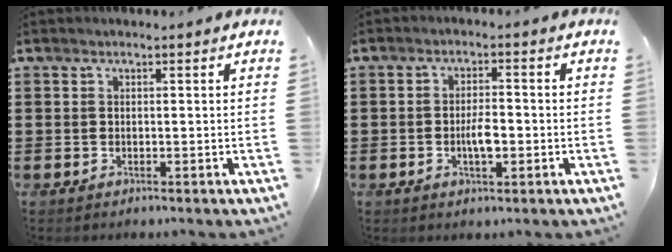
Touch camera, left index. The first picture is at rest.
{"total": 3.9, "force": [-0.8, 1.4, 3.6], "torque": [-0.065, 0.004, -0.014]}